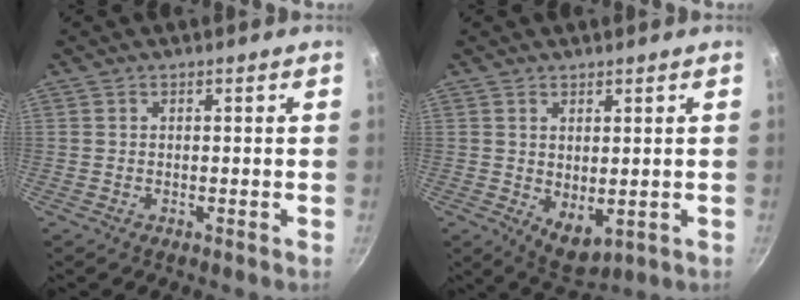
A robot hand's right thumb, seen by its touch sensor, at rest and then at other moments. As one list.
[{"total": 5.8, "force": [0.7, 3.2, 4.8], "torque": [-0.061, -0.020, 0.024]}]